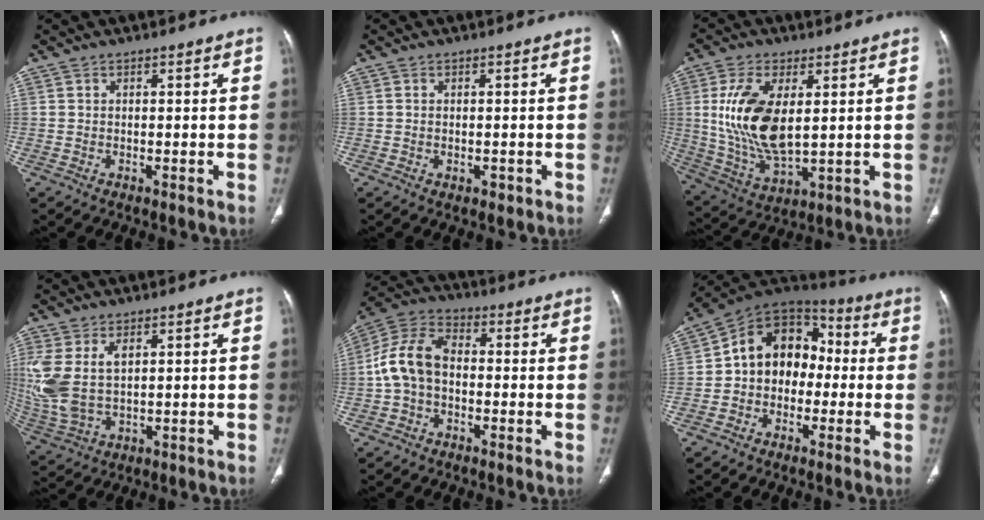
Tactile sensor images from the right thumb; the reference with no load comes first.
{"total": 1.3, "force": [-0.4, 0.9, 0.8], "torque": [-0.014, 0.004, -0.001]}
{"total": 15.4, "force": [2.6, 7.6, 13.2], "torque": [-0.265, -0.019, 0.062]}
{"total": 11.5, "force": [2.8, 6.6, 9.1], "torque": [-0.219, 0.000, 0.072]}
{"total": 10.3, "force": [-0.9, 7.0, 7.5], "torque": [-0.143, 0.034, -0.029]}
{"total": 13.9, "force": [-0.5, 10.8, 8.8], "torque": [-0.097, 0.049, -0.025]}